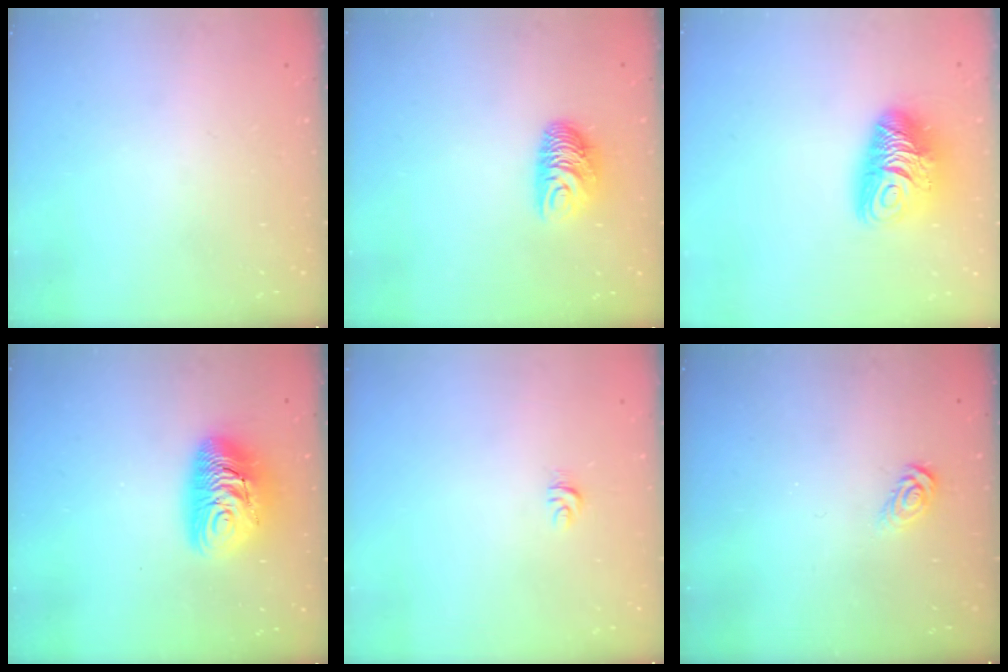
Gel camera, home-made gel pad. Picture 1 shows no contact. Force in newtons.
{"total": 8.4, "press": 8.4, "slide": 0.3}
{"total": 13.1, "press": 13.0, "slide": 1.4}
{"total": 12.0, "press": 11.9, "slide": 1.2}
{"total": 3.6, "press": 3.5, "slide": 0.4}
{"total": 3.5, "press": 3.5, "slide": 0.1}